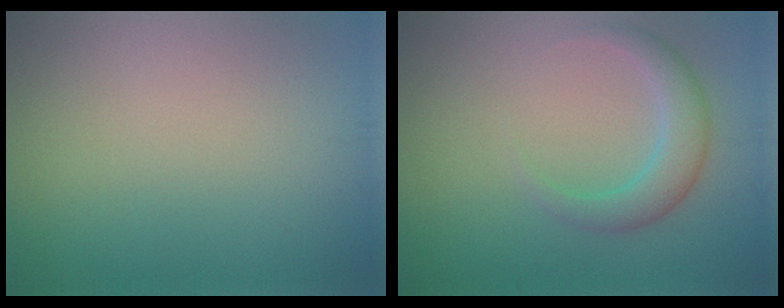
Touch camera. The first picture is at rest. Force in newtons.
{"total": 3.1, "press": 3.1, "slide": 0.1}